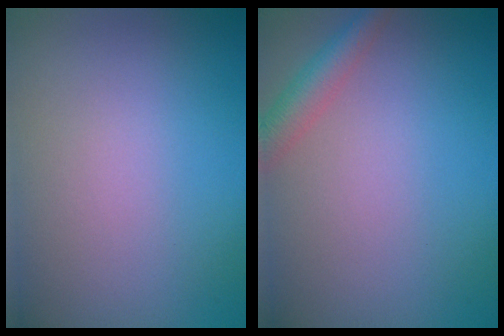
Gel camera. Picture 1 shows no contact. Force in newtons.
{"total": 2.9, "press": 2.9, "slide": 0.1}